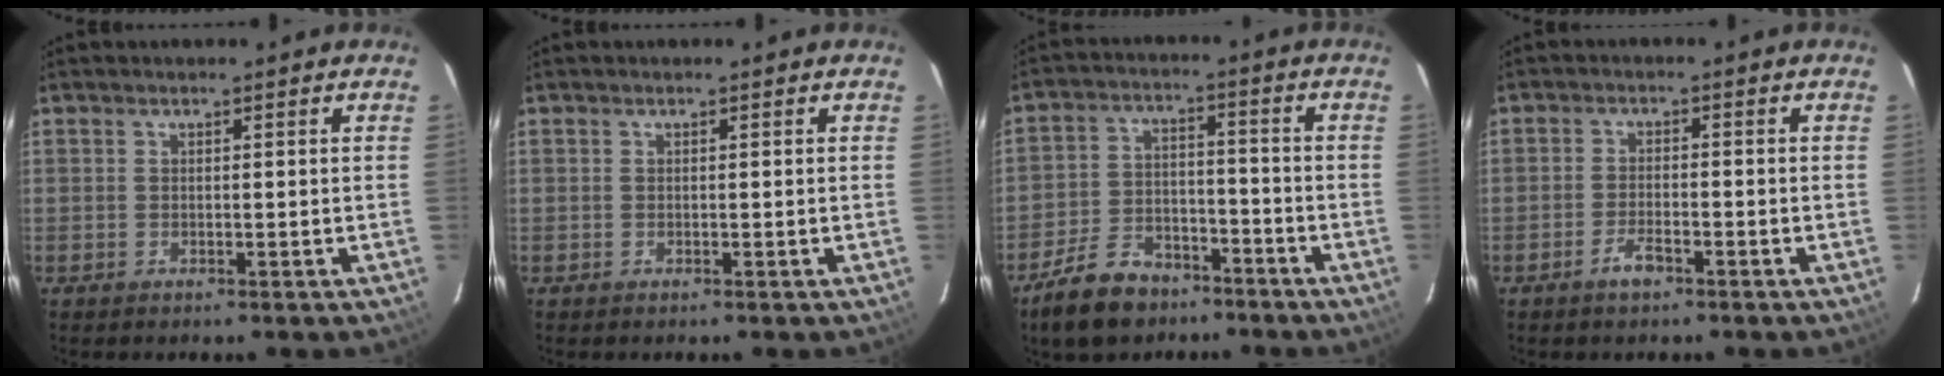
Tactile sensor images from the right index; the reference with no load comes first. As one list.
[{"total": 0.0}, {"total": 11.6, "force": [-8.4, 6.4, 4.8], "torque": [-0.120, 0.013, -0.133]}, {"total": 3.4, "force": [-2.2, 1.1, 2.3], "torque": [-0.053, 0.001, -0.042]}]